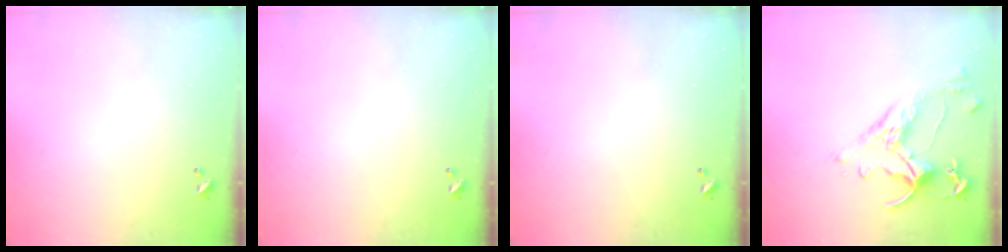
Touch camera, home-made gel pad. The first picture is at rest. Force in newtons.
{"total": 0.0}
{"total": 0.0}
{"total": 3.3, "press": 3.0, "slide": 1.4}